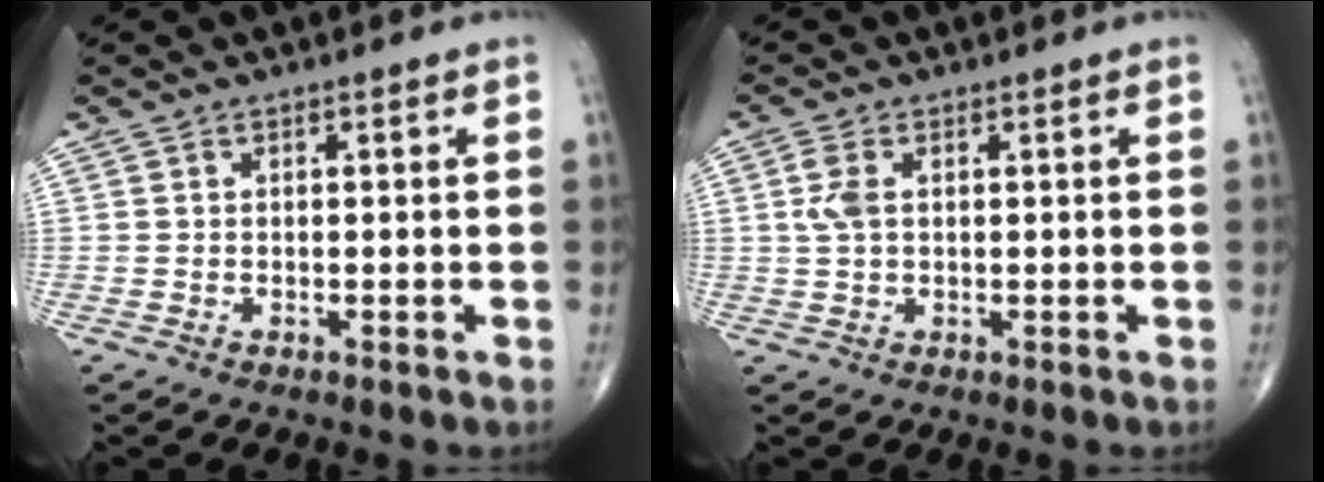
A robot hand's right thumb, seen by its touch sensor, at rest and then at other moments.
{"total": 3.5, "force": [0.7, 1.9, 2.8], "torque": [-0.071, 0.006, 0.014]}